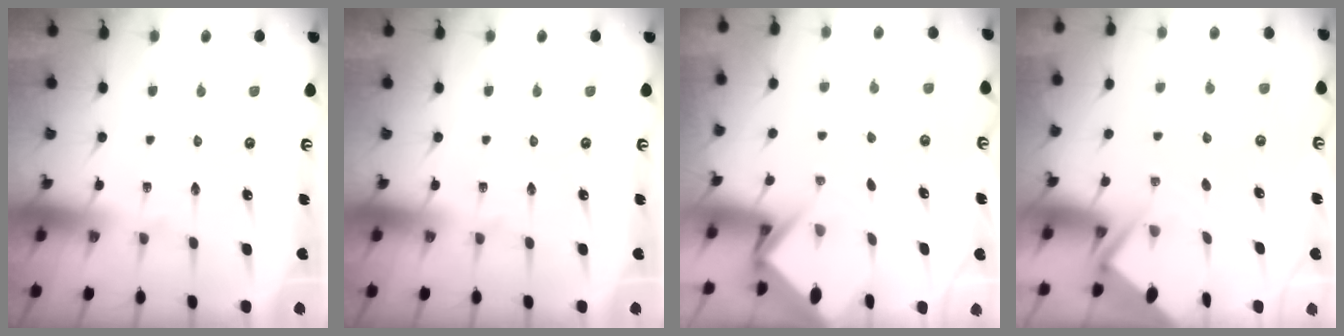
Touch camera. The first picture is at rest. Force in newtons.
{"total": 0.0}
{"total": 3.6, "press": 3.6, "slide": 0.2}
{"total": 2.9, "press": 2.8, "slide": 0.4}